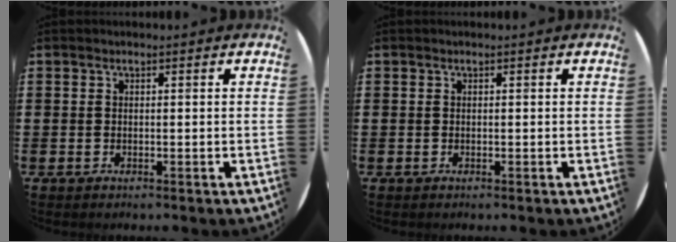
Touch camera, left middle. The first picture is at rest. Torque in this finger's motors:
{"motor_torque": [-0.12, 0.01, 0.03, 0.00]}